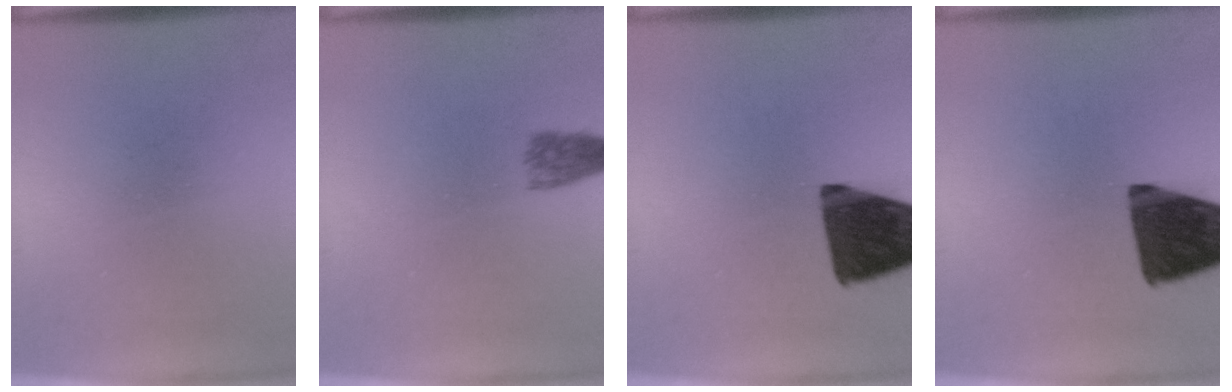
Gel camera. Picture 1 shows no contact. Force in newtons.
{"total": 2.7}
{"total": 14.3}
{"total": 14.3}